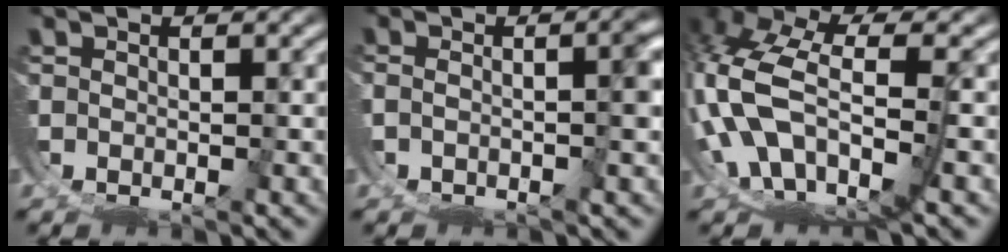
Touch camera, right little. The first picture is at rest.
{"total": 3.2, "force": [-0.5, 0.8, 3.1], "torque": [-0.034, -0.002, -0.005]}
{"total": 10.1, "force": [-0.1, 7.4, 6.8], "torque": [-0.179, -0.037, 0.014]}